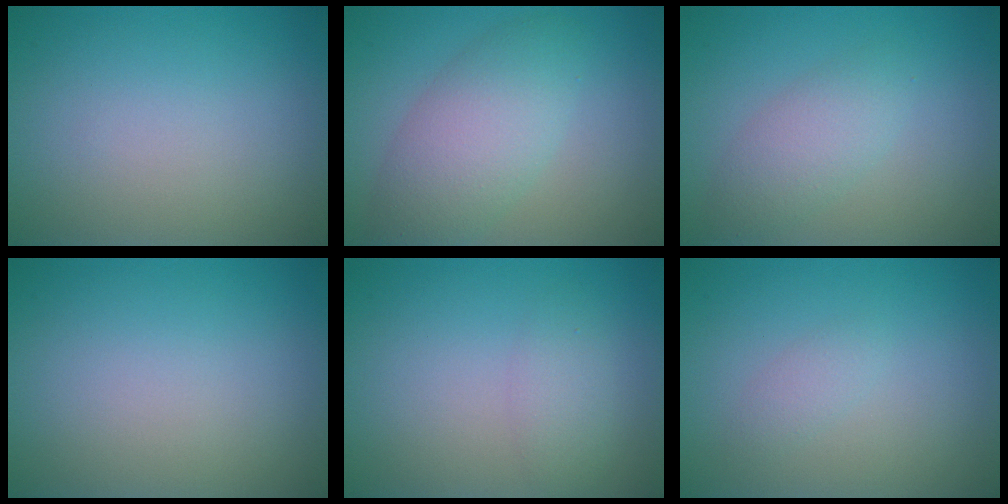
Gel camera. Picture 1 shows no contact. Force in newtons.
{"total": 5.2, "press": 5.2, "slide": 0.5}
{"total": 2.7, "press": 2.7, "slide": 0.0}
{"total": 0.0}
{"total": 1.7, "press": 1.7, "slide": 0.1}
{"total": 1.0, "press": 1.0, "slide": 0.1}